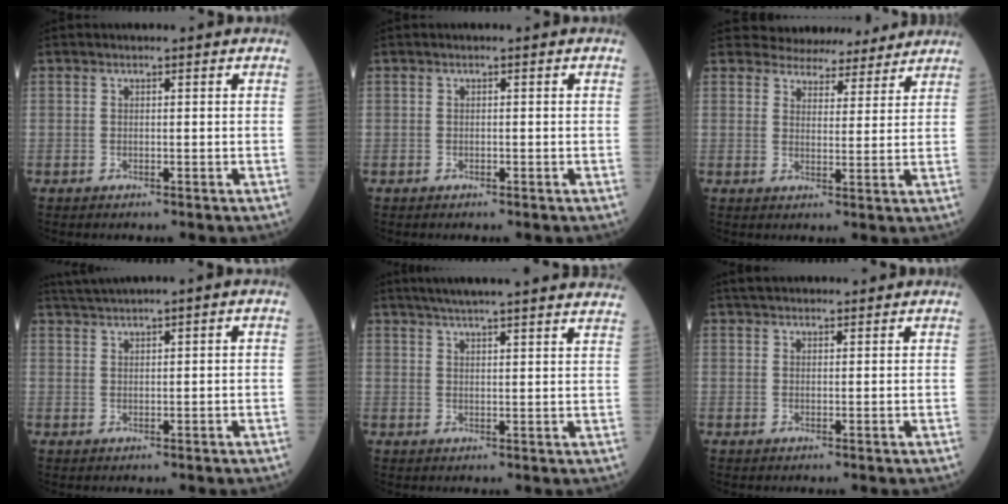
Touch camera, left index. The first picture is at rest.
{"total": 0.0}
{"total": 9.8, "force": [9.2, 3.2, 1.3], "torque": [-0.004, 0.010, 0.112]}
{"total": 3.1, "force": [2.5, -0.7, 1.7], "torque": [-0.044, 0.016, 0.056]}
{"total": 22.4, "force": [20.2, 0.7, 9.6], "torque": [-0.150, 0.004, 0.253]}
{"total": 6.5, "force": [5.8, 1.7, 2.5], "torque": [-0.032, 0.037, 0.090]}